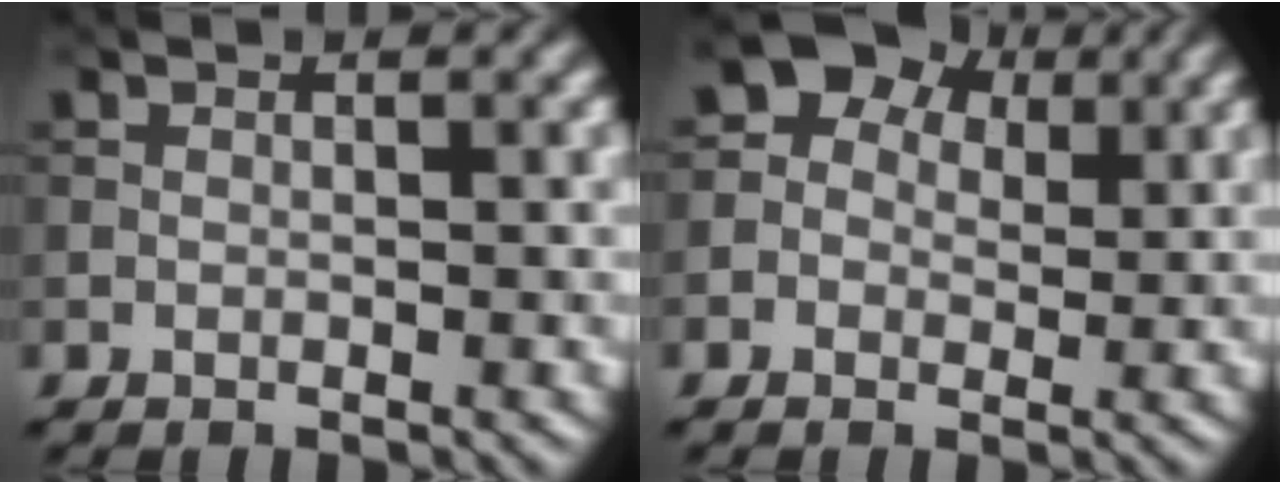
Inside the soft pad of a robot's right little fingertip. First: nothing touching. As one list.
[{"total": 5.9, "force": [1.9, 4.8, 2.8], "torque": [-0.028, 0.018, -0.007]}]